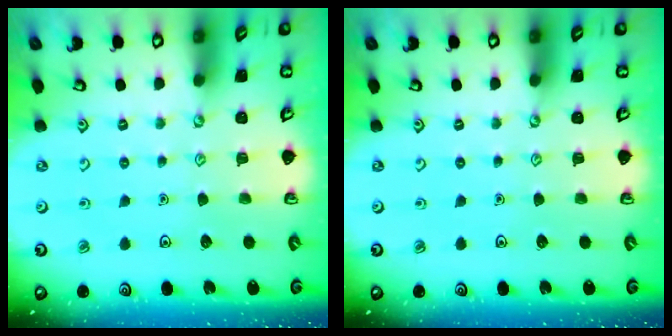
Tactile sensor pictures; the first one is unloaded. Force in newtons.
{"total": 0.0}